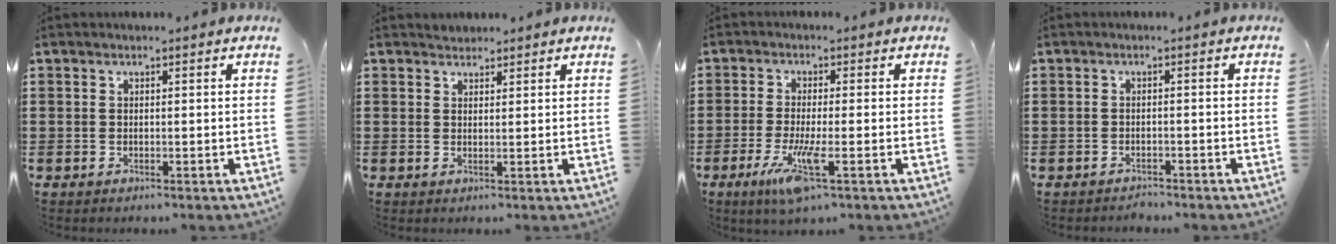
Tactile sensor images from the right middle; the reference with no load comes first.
{"total": 1.3, "force": [1.2, 0.3, -0.4], "torque": [0.002, 0.001, 0.025]}
{"total": 6.8, "force": [-2.8, 0.8, 6.1], "torque": [-0.131, -0.023, -0.052]}
{"total": 1.7, "force": [-1.6, 0.3, -0.3], "torque": [0.000, 0.001, -0.037]}